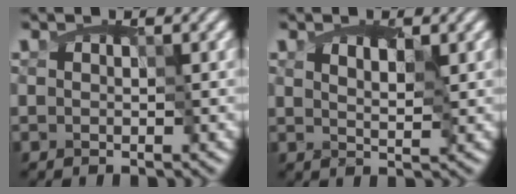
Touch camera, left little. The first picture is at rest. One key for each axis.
{"total": 1.8, "fx": 0.5, "fy": 0.8, "fz": 1.5, "tx": -0.027, "ty": 0.000, "tz": 0.008}